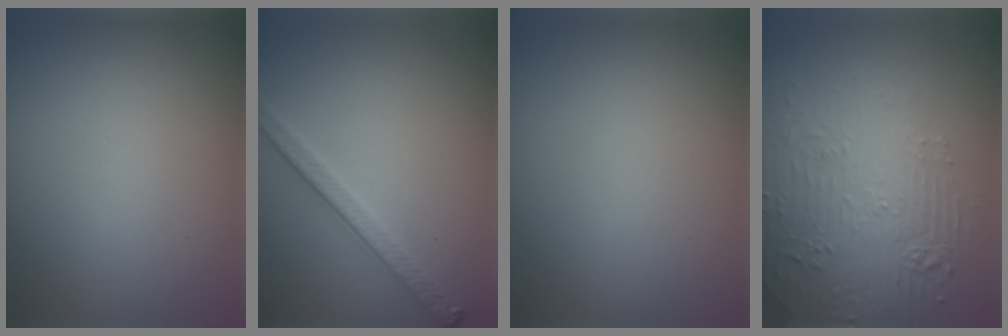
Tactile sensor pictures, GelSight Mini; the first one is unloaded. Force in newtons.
{"total": 2.8, "press": 2.5, "slide": 1.2}
{"total": 0.0}
{"total": 4.4, "press": 4.1, "slide": 1.5}